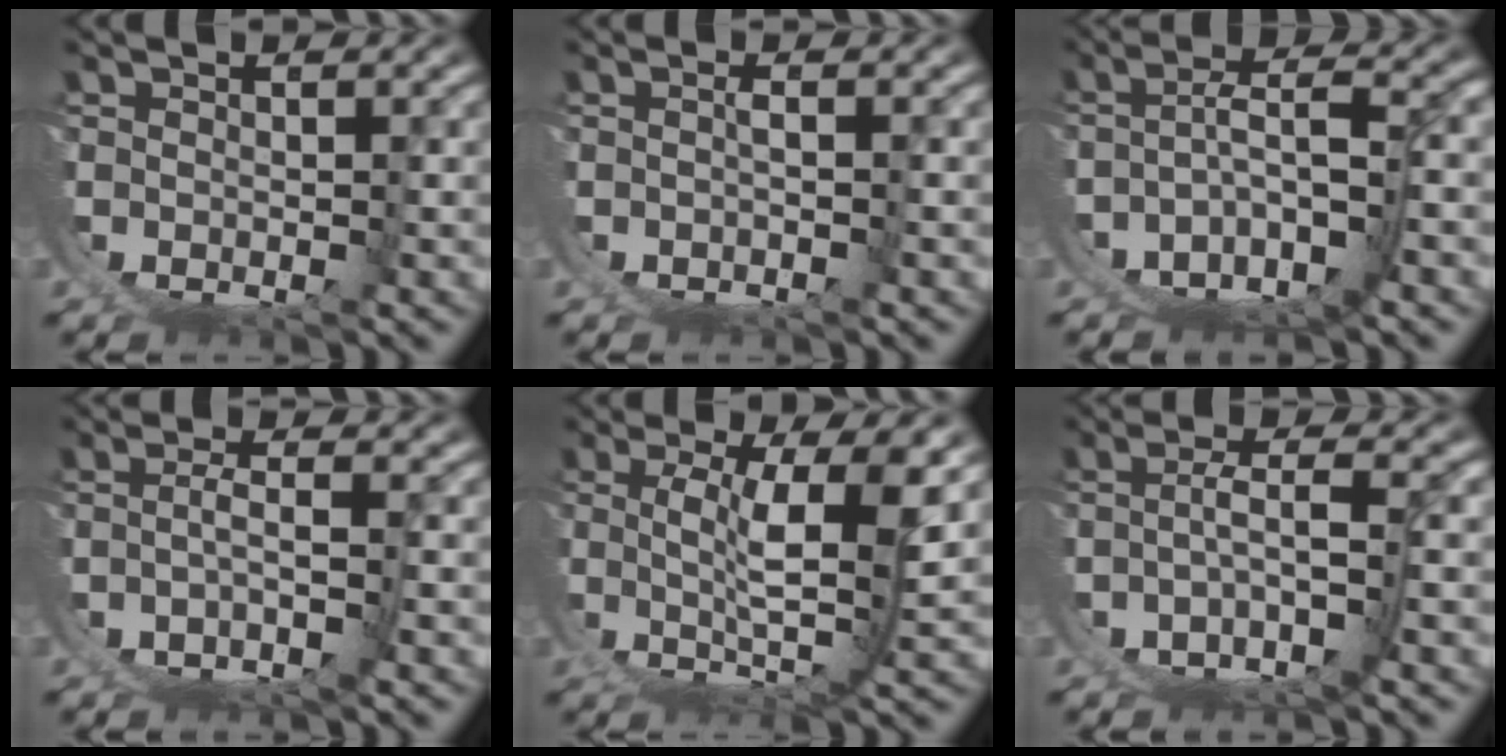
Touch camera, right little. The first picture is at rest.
{"total": 1.2, "force": [-0.6, 0.4, 1.0], "torque": [-0.013, -0.004, -0.009]}
{"total": 7.9, "force": [-3.9, 4.7, 5.1], "torque": [-0.090, -0.024, -0.053]}
{"total": 2.8, "force": [-1.8, -0.4, 2.1], "torque": [-0.027, -0.011, -0.024]}
{"total": 6.4, "force": [1.3, -0.3, 6.3], "torque": [-0.094, -0.015, 0.033]}
{"total": 4.5, "force": [-3.0, 1.0, 3.2], "torque": [-0.046, -0.009, -0.043]}